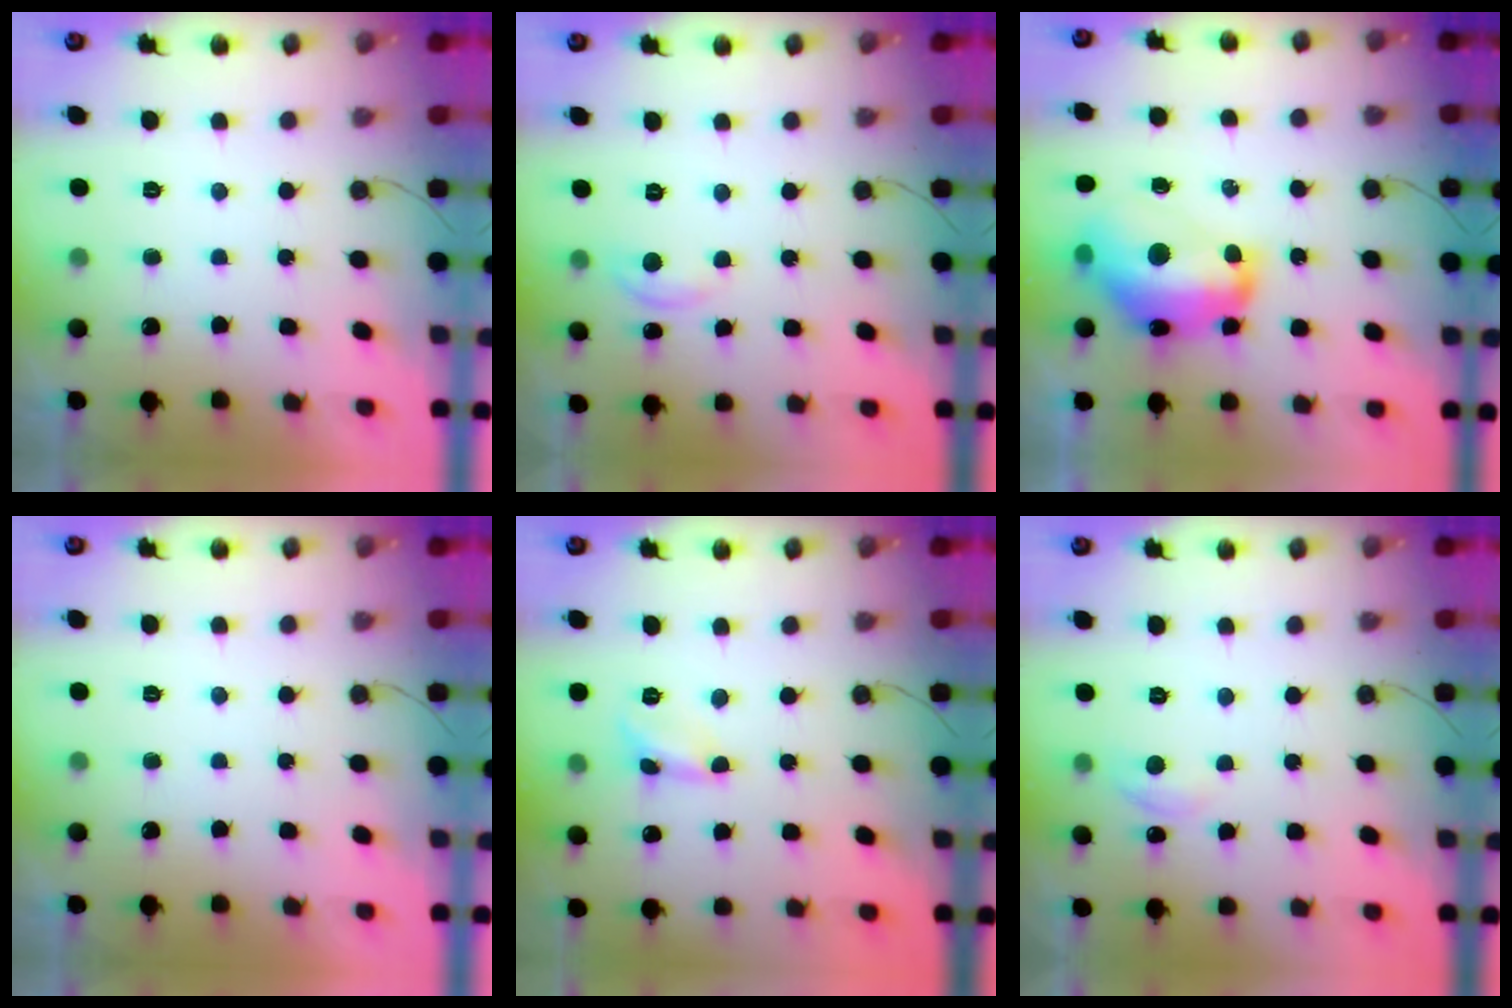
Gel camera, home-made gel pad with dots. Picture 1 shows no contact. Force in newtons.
{"total": 2.9, "press": 2.8, "slide": 0.3}
{"total": 16.8, "press": 16.7, "slide": 1.0}
{"total": 0.0}
{"total": 2.3, "press": 2.3, "slide": 0.2}
{"total": 5.9, "press": 5.8, "slide": 0.9}